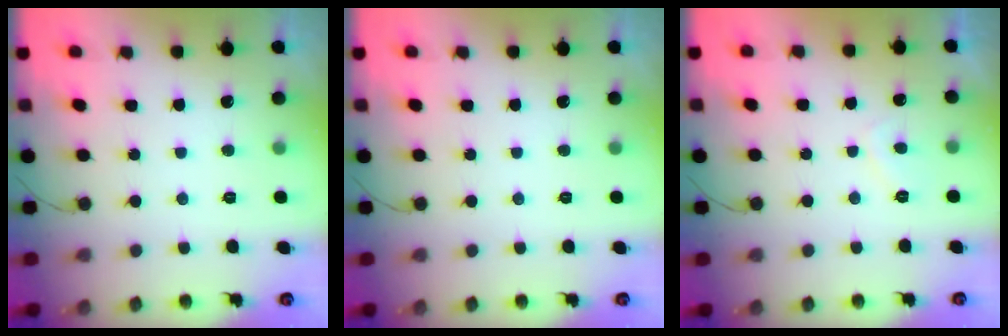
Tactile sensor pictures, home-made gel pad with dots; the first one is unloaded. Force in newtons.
{"total": 0.0}
{"total": 1.5, "press": 1.4, "slide": 0.7}